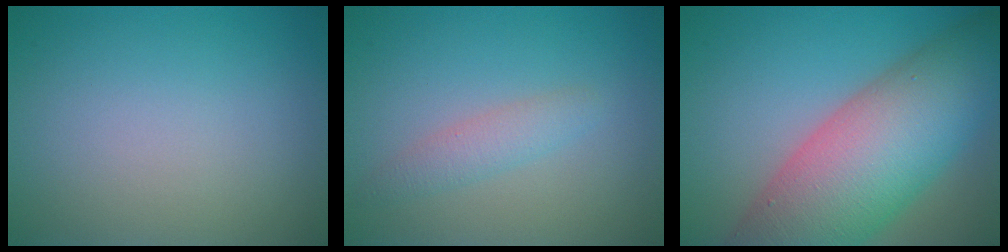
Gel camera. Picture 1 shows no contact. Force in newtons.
{"total": 1.9, "press": 1.9, "slide": 0.1}
{"total": 13.1, "press": 13.1, "slide": 0.6}